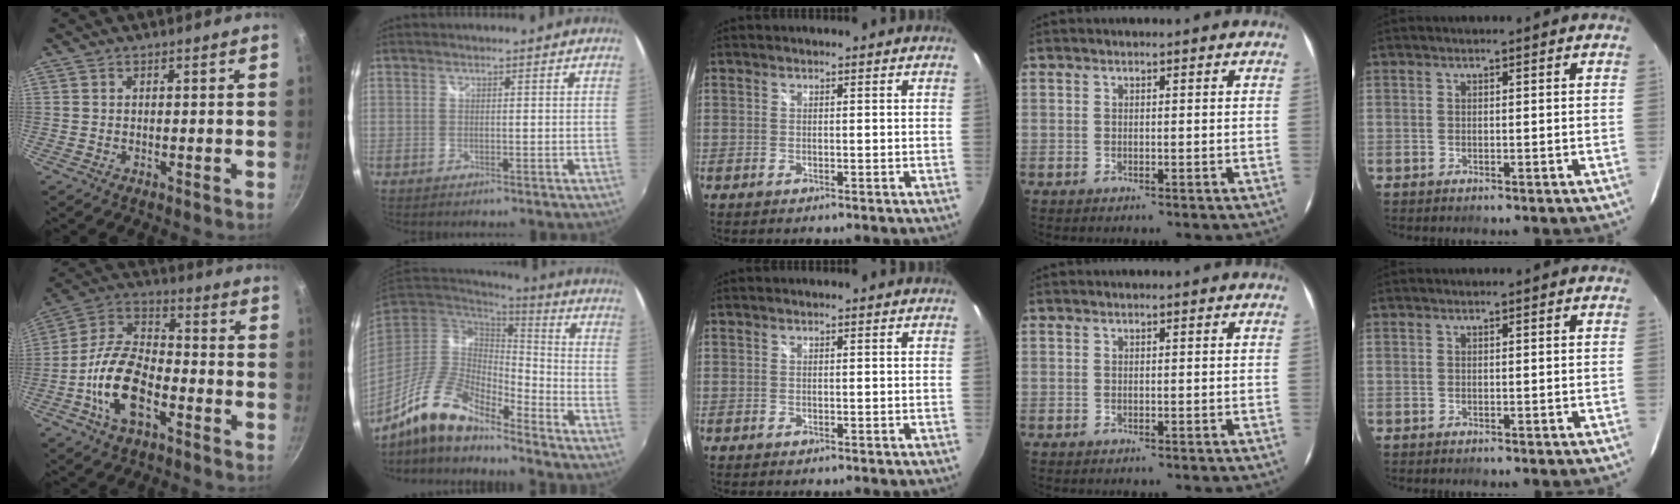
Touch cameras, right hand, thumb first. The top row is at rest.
{"thumb": {"total": 14.8, "force": [-5.5, 7.7, 11.4], "torque": [-0.203, 0.043, -0.119]}, "index": {"total": 14.2, "force": [-10.4, 4.1, 8.7], "torque": [-0.171, -0.009, -0.200]}}